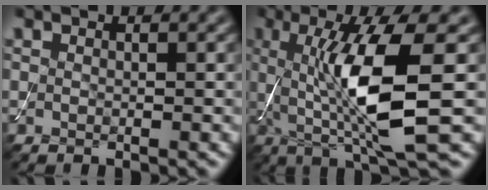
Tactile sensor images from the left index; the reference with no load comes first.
{"total": 9.6, "force": [0.3, 2.0, 9.3], "torque": [-0.160, -0.011, 0.016]}